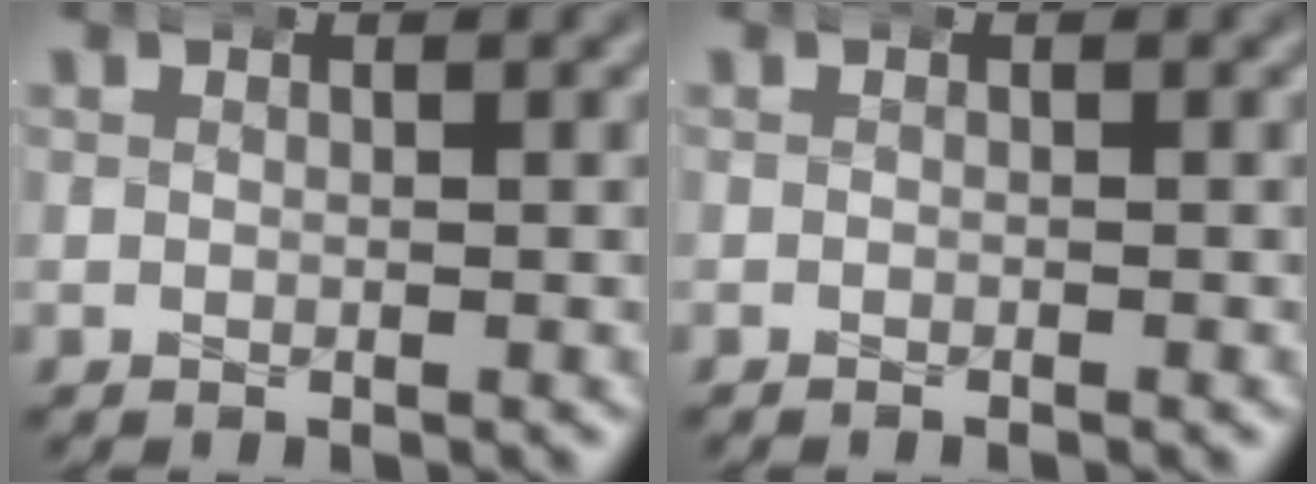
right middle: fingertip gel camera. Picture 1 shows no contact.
{"total": 0.6, "force": [-0.6, -0.1, 0.2], "torque": [-0.001, -0.001, -0.011]}